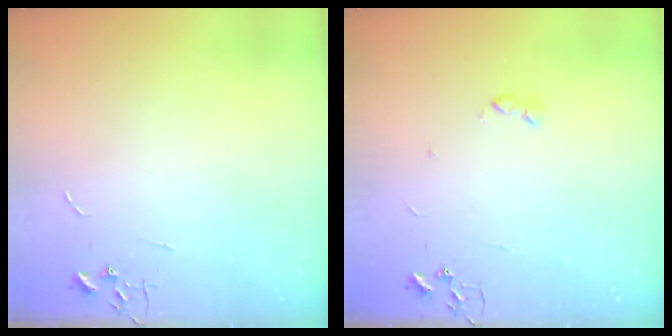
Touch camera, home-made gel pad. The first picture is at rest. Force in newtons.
{"total": 2.8, "press": 2.7, "slide": 0.5}